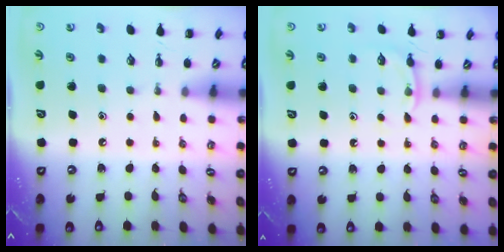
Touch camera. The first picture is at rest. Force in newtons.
{"total": 4.2, "press": 3.9, "slide": 1.4}